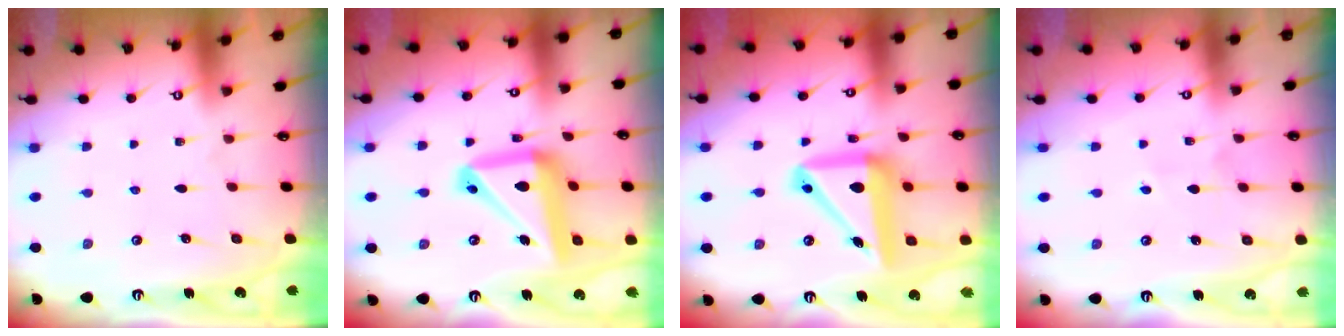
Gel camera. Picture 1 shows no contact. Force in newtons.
{"total": 16.8, "press": 16.8, "slide": 1.7}
{"total": 15.6, "press": 15.4, "slide": 2.3}
{"total": 2.7, "press": 2.6, "slide": 0.9}